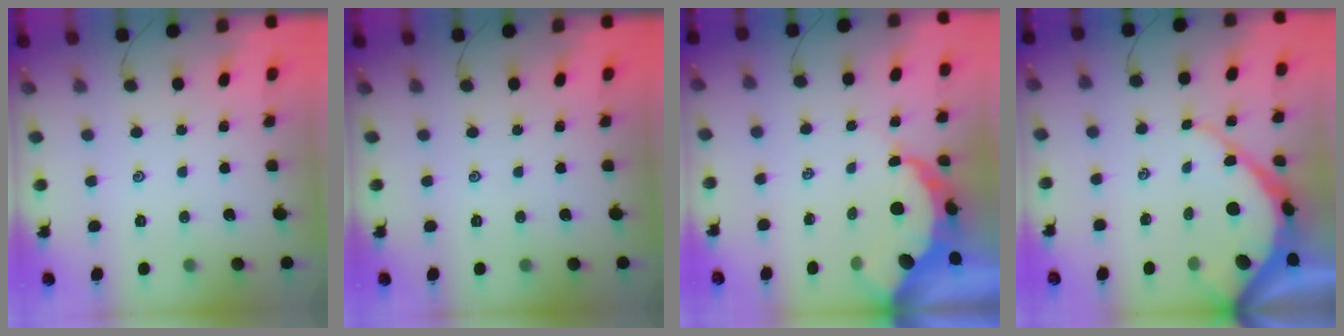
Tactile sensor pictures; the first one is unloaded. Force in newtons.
{"total": 0.0}
{"total": 8.7, "press": 8.7, "slide": 1.0}
{"total": 10.2, "press": 10.1, "slide": 1.1}